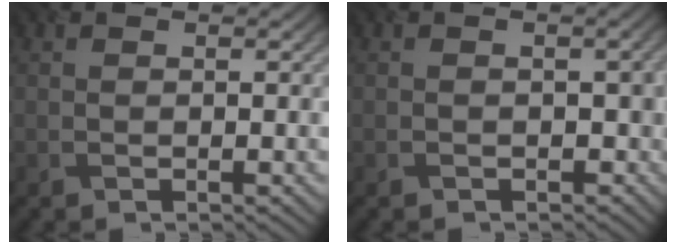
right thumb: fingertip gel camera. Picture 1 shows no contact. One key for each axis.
{"total": 1.8, "fx": -0.7, "fy": 1.4, "fz": 0.8, "tx": -0.013, "ty": -0.007, "tz": -0.009}